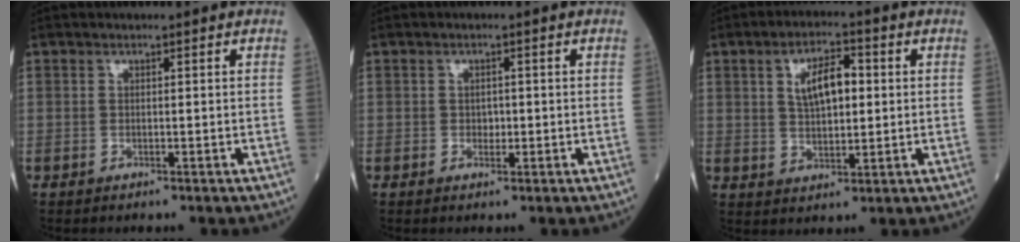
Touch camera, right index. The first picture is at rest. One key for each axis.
{"total": 1.3, "fx": -0.2, "fy": 0.9, "fz": 0.8, "tx": -0.009, "ty": 0.002, "tz": -0.001}
{"total": 7.0, "fx": 1.6, "fy": 2.9, "fz": 6.1, "tx": -0.110, "ty": 0.010, "tz": 0.028}